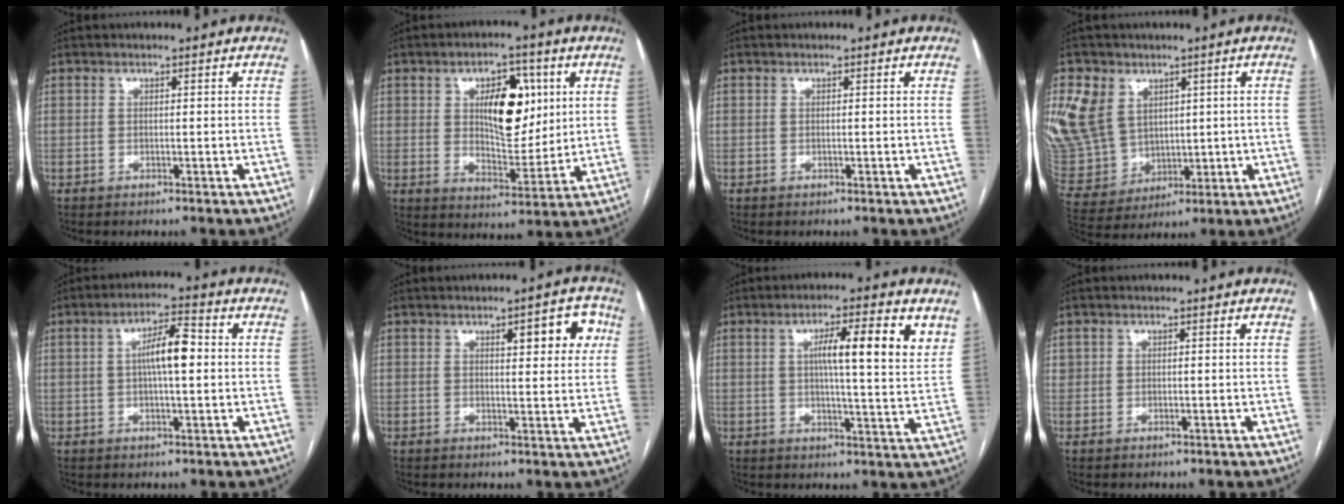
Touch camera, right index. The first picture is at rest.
{"total": 11.1, "force": [3.2, 5.1, 9.3], "torque": [-0.146, 0.007, 0.058]}
{"total": 0.0}
{"total": 15.7, "force": [5.9, 12.6, 7.2], "torque": [-0.193, 0.025, 0.140]}
{"total": 6.6, "force": [0.6, 1.5, 6.4], "torque": [-0.117, 0.016, 0.008]}
{"total": 7.1, "force": [2.5, 2.3, 6.3], "torque": [-0.070, 0.014, 0.027]}
{"total": 10.6, "force": [4.1, 1.2, 9.7], "torque": [-0.142, 0.009, 0.052]}
{"total": 1.0, "force": [0.3, 0.9, 0.2], "torque": [0.002, 0.009, 0.007]}